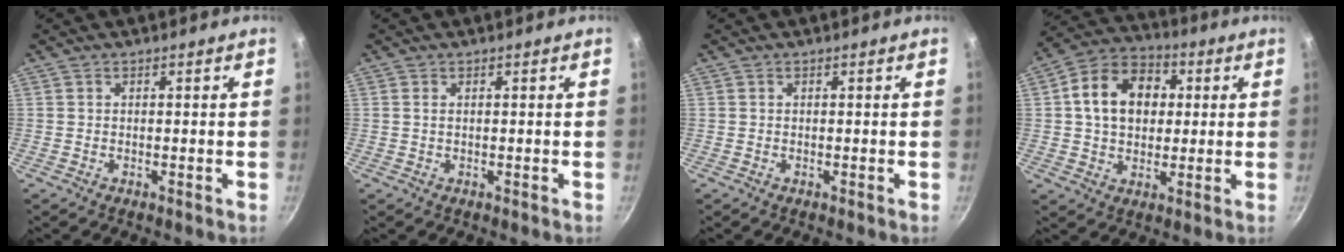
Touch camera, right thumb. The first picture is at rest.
{"total": 0.8, "force": [0.3, 0.4, 0.6], "torque": [-0.012, 0.001, 0.004]}
{"total": 0.0}
{"total": 13.8, "force": [2.4, 10.4, 8.8], "torque": [-0.120, 0.021, 0.026]}